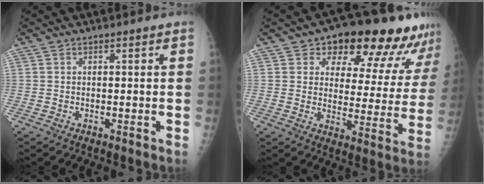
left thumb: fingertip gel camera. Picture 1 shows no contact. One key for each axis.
{"total": 19.0, "fx": 13.8, "fy": 8.7, "fz": 9.8, "tx": -0.079, "ty": -0.052, "tz": 0.172}